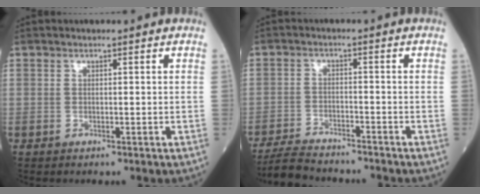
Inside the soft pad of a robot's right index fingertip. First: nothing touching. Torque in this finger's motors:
{"motor_torque": [-0.18, -0.37, 0.17, 0.04]}